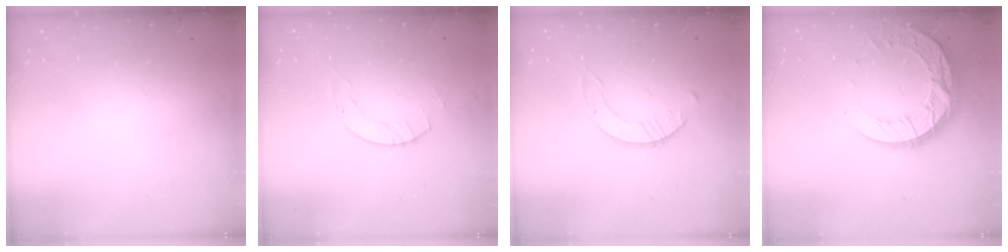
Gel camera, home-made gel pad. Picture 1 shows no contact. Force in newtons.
{"total": 4.1, "press": 4.1, "slide": 0.2}
{"total": 1.6, "press": 1.6, "slide": 0.2}
{"total": 15.4, "press": 15.4, "slide": 1.2}